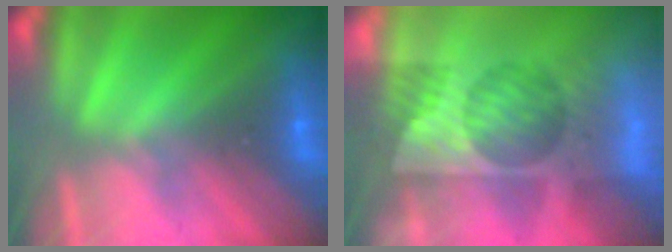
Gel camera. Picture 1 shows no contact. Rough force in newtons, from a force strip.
{"total": 11.8}